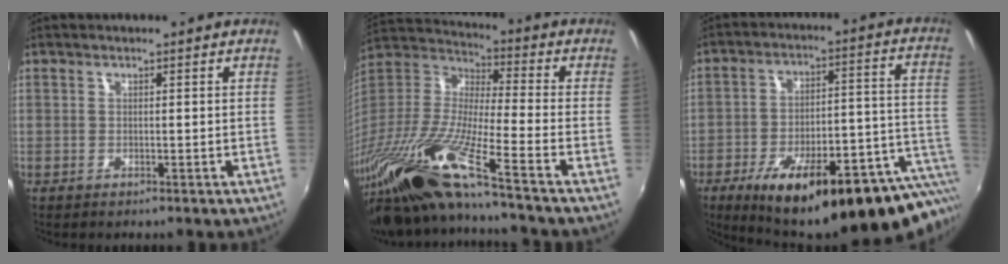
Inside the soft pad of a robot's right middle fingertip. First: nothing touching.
{"total": 20.6, "force": [-14.9, -0.1, 14.3], "torque": [-0.259, -0.056, -0.284]}
{"total": 28.3, "force": [-19.5, 6.8, 19.4], "torque": [-0.262, -0.030, -0.270]}